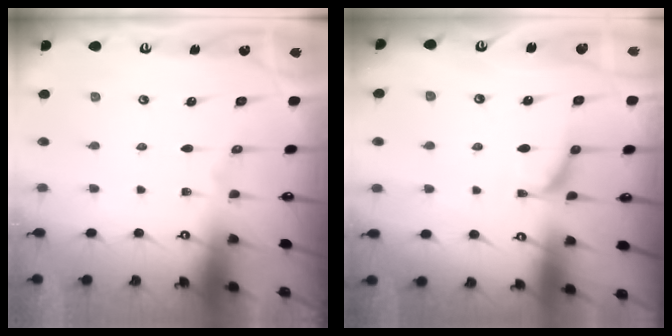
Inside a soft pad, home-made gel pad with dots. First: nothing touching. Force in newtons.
{"total": 1.0, "press": 0.7, "slide": 0.7}